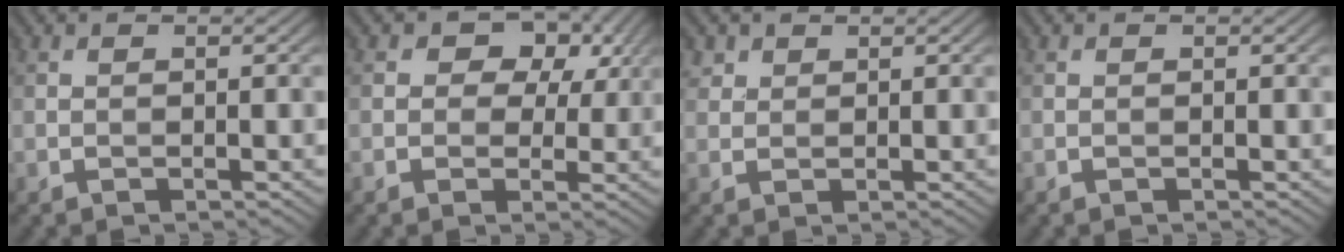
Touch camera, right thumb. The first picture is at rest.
{"total": 8.4, "force": [3.1, 6.1, 4.9], "torque": [-0.080, 0.018, 0.032]}
{"total": 1.9, "force": [1.3, 1.3, 0.4], "torque": [-0.014, 0.000, 0.033]}
{"total": 0.0}